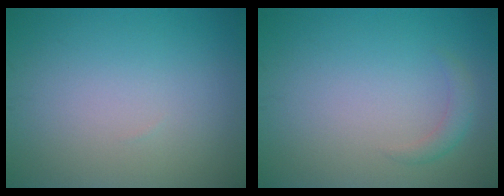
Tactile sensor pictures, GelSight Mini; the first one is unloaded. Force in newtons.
{"total": 1.3, "press": 1.3, "slide": 0.1}